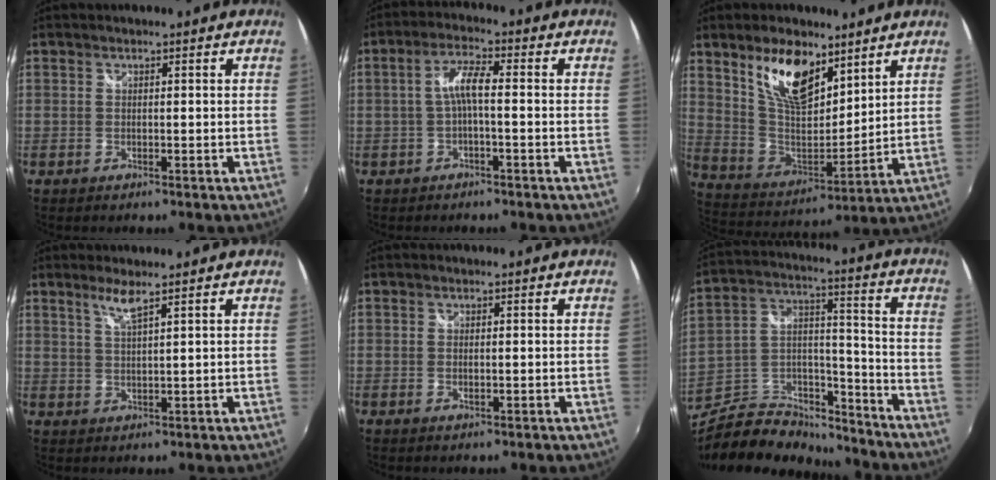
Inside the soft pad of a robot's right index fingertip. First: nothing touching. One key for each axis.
{"total": 4.5, "fx": -0.9, "fy": 0.6, "fz": 4.3, "tx": -0.090, "ty": 0.010, "tz": -0.018}
{"total": 15.0, "fx": 9.1, "fy": 6.9, "fz": 9.7, "tx": -0.177, "ty": -0.001, "tz": 0.176}
{"total": 3.2, "fx": 2.3, "fy": -0.1, "fz": 2.2, "tx": -0.048, "ty": -0.003, "tz": 0.045}
{"total": 1.2, "fx": 0.0, "fy": 0.5, "fz": 1.1, "tx": -0.022, "ty": -0.002, "tz": -0.002}
{"total": 20.1, "fx": -16.2, "fy": 8.6, "fz": 8.0, "tx": -0.165, "ty": 0.039, "tz": -0.257}